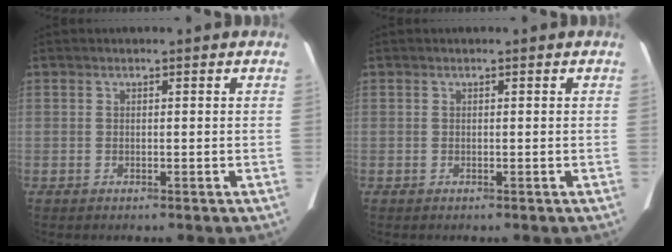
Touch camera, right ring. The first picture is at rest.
{"total": 0.0}